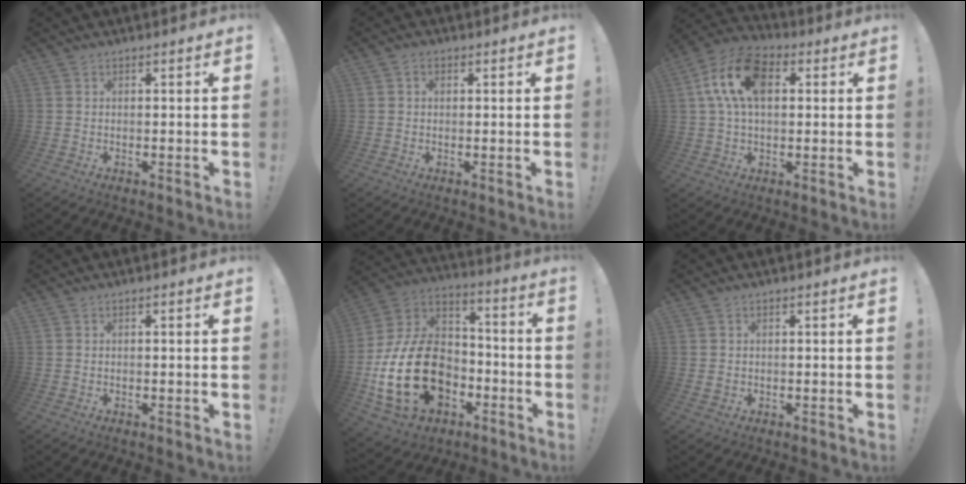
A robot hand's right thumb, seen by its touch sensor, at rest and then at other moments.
{"total": 1.5, "force": [0.2, 1.2, 0.8], "torque": [-0.010, 0.002, 0.003]}
{"total": 15.8, "force": [3.9, 9.7, 11.9], "torque": [-0.217, 0.010, 0.070]}
{"total": 0.0}
{"total": 25.1, "force": [-7.1, 17.2, 16.8], "torque": [-0.325, 0.038, -0.102]}
{"total": 0.8, "force": [0.3, 0.7, 0.3], "torque": [-0.013, 0.006, 0.007]}